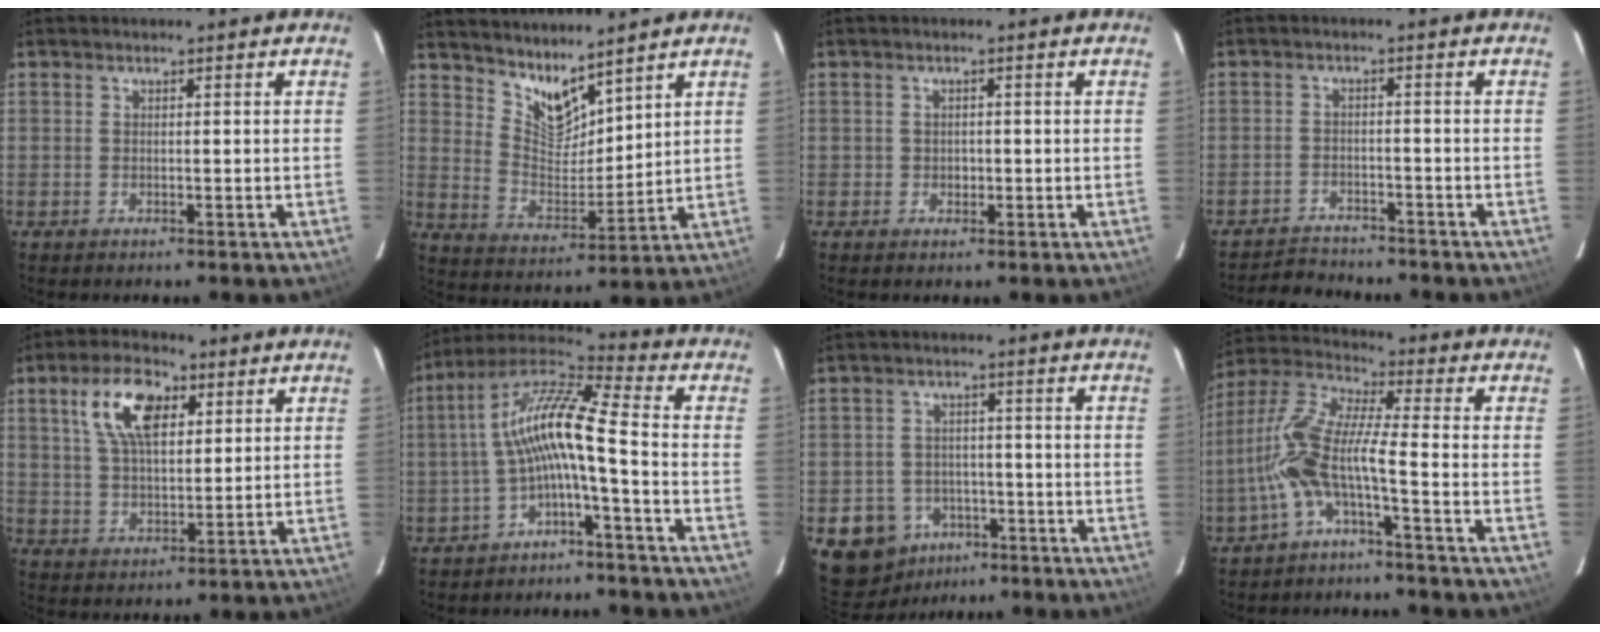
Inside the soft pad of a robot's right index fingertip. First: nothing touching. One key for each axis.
{"total": 8.7, "fx": 7.4, "fy": 2.8, "fz": 3.6, "tx": -0.065, "ty": -0.008, "tz": 0.145}
{"total": 1.6, "fx": -0.3, "fy": 1.5, "fz": 0.2, "tx": -0.003, "ty": 0.003, "tz": -0.001}
{"total": 6.4, "fx": -6.1, "fy": 1.6, "fz": 0.8, "tx": -0.035, "ty": 0.008, "tz": -0.096}
{"total": 11.0, "fx": 4.6, "fy": 5.5, "fz": 8.3, "tx": -0.157, "ty": 0.024, "tz": 0.086}
{"total": 11.5, "fx": -2.1, "fy": 1.5, "fz": 11.2, "tx": -0.231, "ty": 0.024, "tz": -0.048}
{"total": 10.1, "fx": -5.1, "fy": 8.4, "fz": 2.5, "tx": -0.082, "ty": 0.020, "tz": -0.061}
{"total": 10.3, "fx": -3.8, "fy": 0.9, "fz": 9.6, "tx": -0.210, "ty": 0.012, "tz": -0.082}